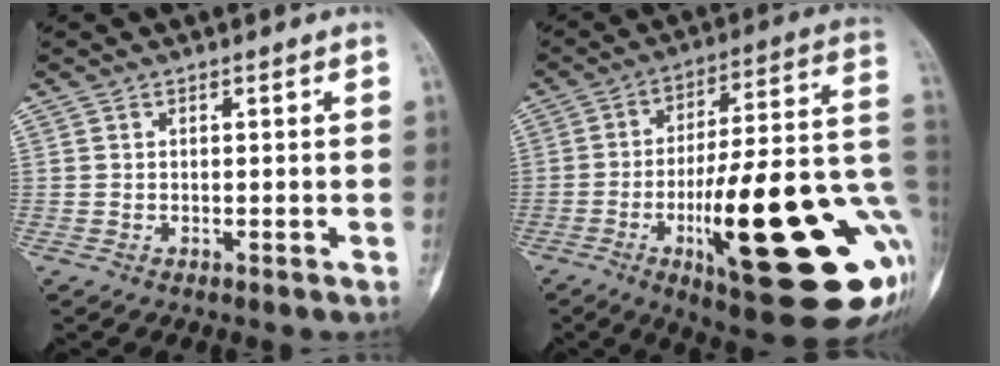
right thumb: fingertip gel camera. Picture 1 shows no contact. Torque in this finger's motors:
{"motor_torque": [3.13, 1.88, 2.23, -0.54, 0.80]}